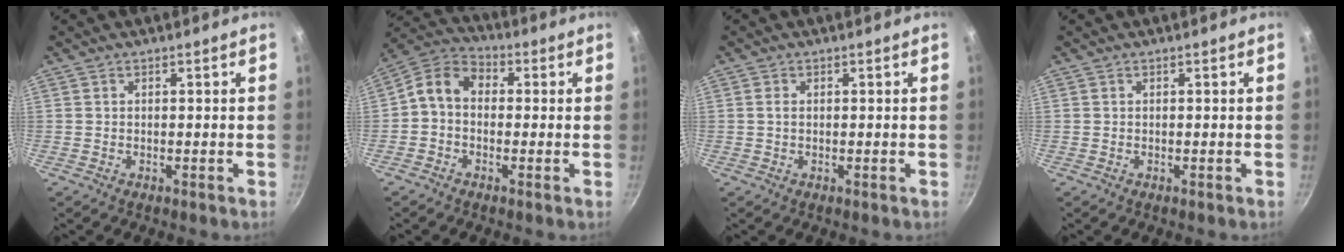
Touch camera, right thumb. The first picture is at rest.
{"total": 7.6, "force": [-0.3, 5.9, 4.8], "torque": [-0.079, 0.030, -0.030]}
{"total": 1.0, "force": [0.2, 0.7, 0.7], "torque": [-0.013, 0.002, 0.002]}
{"total": 0.0}